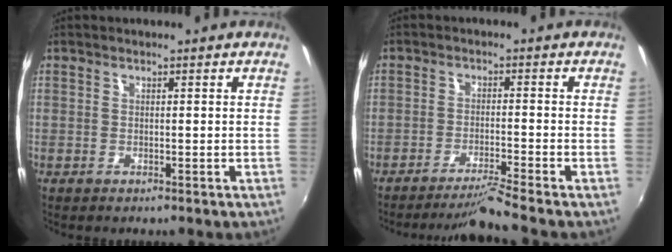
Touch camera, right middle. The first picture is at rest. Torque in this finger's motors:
{"motor_torque": [0.16, -0.61, 0.10, 0.04]}